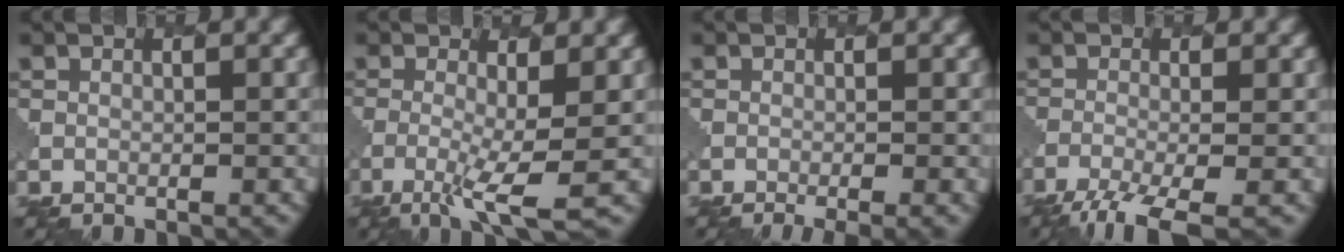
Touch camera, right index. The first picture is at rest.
{"total": 5.1, "force": [-1.7, 1.0, 4.7], "torque": [-0.089, -0.007, -0.036]}
{"total": 2.8, "force": [-1.3, 1.0, 2.3], "torque": [-0.019, 0.000, -0.016]}
{"total": 5.2, "force": [-3.4, 1.3, 3.6], "torque": [-0.063, -0.014, -0.073]}